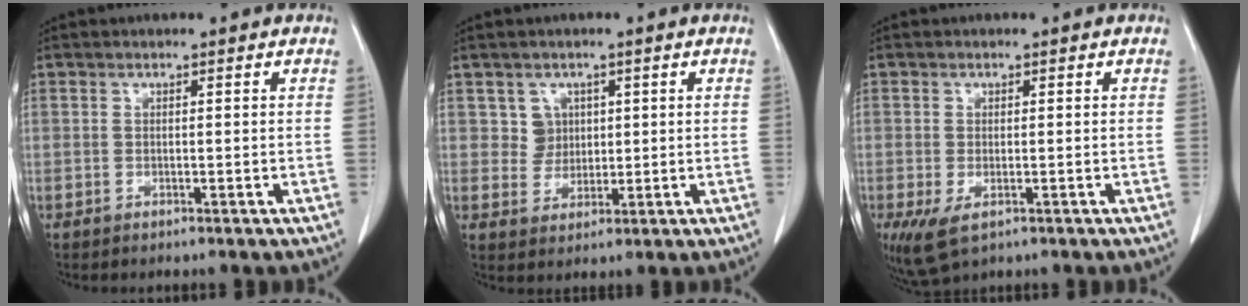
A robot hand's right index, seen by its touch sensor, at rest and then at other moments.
{"total": 3.9, "force": [1.5, 3.6, 0.5], "torque": [-0.006, 0.004, 0.030]}
{"total": 5.5, "force": [-2.0, 2.9, 4.3], "torque": [-0.082, -0.017, -0.024]}